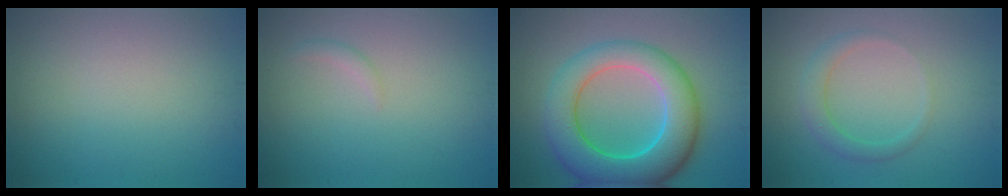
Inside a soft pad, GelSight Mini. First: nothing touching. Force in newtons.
{"total": 0.7, "press": 0.7, "slide": 0.1}
{"total": 9.4, "press": 9.4, "slide": 0.4}
{"total": 2.2, "press": 2.2, "slide": 0.1}